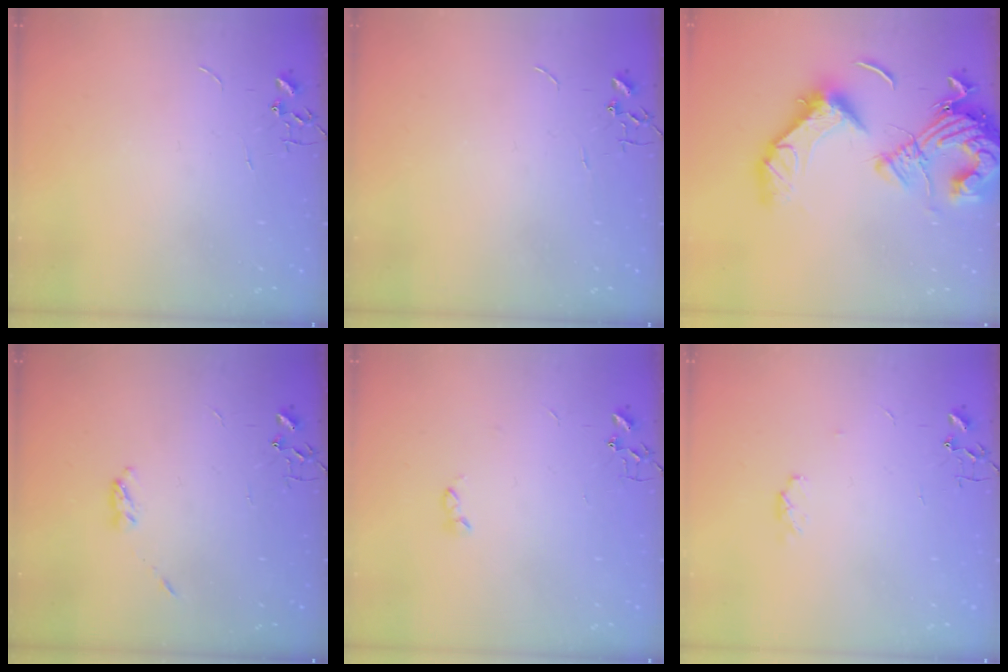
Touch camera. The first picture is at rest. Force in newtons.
{"total": 0.0}
{"total": 22.4, "press": 22.2, "slide": 3.4}
{"total": 3.2, "press": 3.1, "slide": 0.5}
{"total": 2.6, "press": 2.5, "slide": 0.5}
{"total": 3.9, "press": 3.8, "slide": 0.8}